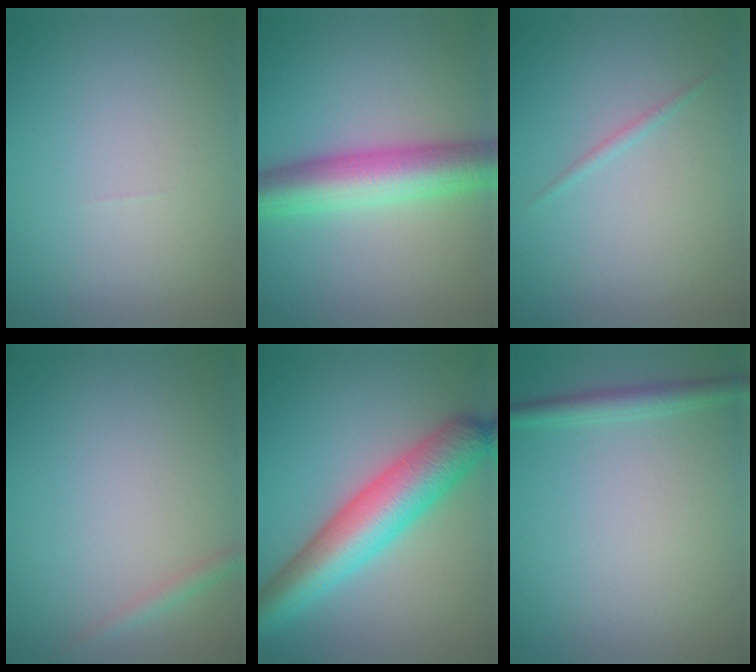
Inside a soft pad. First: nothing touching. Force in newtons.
{"total": 6.6, "press": 6.6, "slide": 0.1}
{"total": 0.6, "press": 0.6, "slide": 0.0}
{"total": 1.1, "press": 1.1, "slide": 0.1}
{"total": 7.9, "press": 7.9, "slide": 0.1}
{"total": 2.0, "press": 2.0, "slide": 0.1}